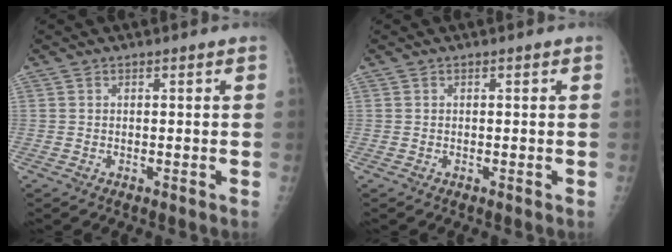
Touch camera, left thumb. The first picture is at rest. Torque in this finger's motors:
{"motor_torque": [-0.03, 0.03, -0.07, 0.06, 0.00]}